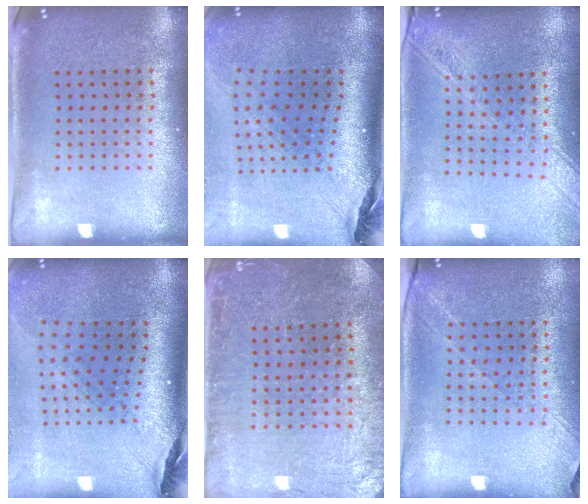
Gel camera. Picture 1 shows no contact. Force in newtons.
{"total": 2.7, "press": 2.0, "slide": 1.8}
{"total": 2.3, "press": 1.9, "slide": 1.2}
{"total": 2.2, "press": 1.8, "slide": 1.4}
{"total": 1.1, "press": 1.1, "slide": 0.1}
{"total": 1.3, "press": 1.2, "slide": 0.5}